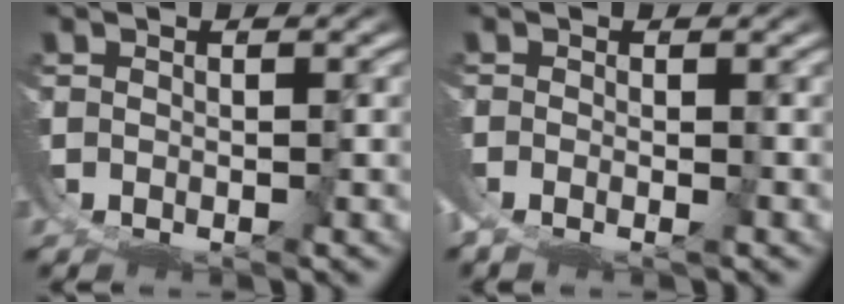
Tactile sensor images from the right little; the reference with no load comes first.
{"total": 2.7, "force": [-1.2, 2.0, 1.5], "torque": [-0.033, -0.007, -0.019]}